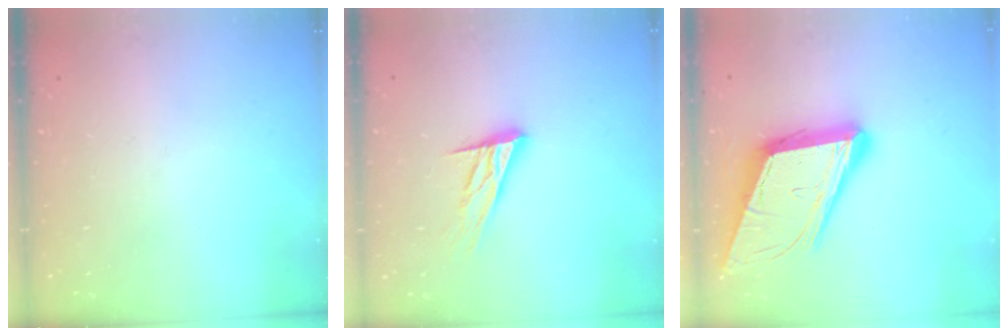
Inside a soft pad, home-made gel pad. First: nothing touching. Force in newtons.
{"total": 15.2, "press": 15.0, "slide": 2.7}
{"total": 18.1, "press": 17.5, "slide": 4.3}